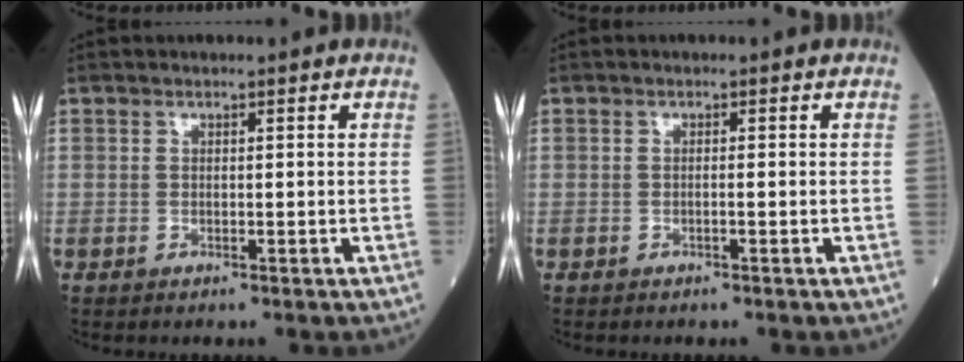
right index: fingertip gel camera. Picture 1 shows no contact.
{"total": 0.5, "force": [-0.2, -0.1, 0.4], "torque": [-0.006, 0.002, -0.006]}